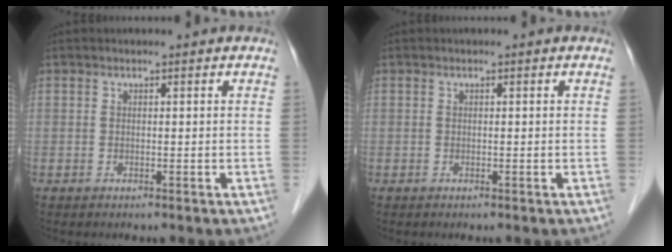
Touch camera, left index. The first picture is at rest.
{"total": 0.0}